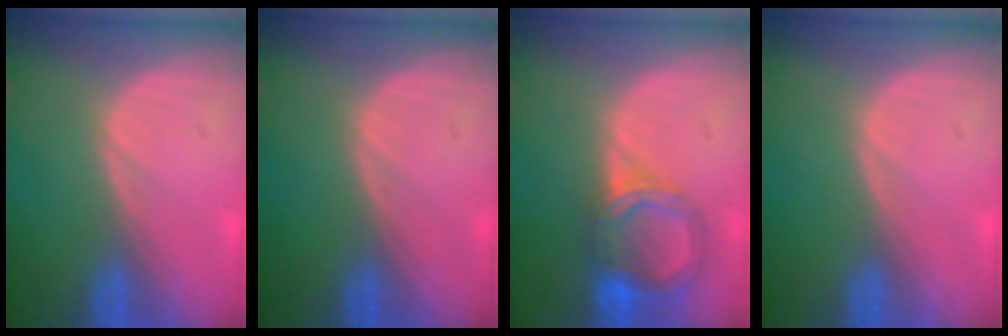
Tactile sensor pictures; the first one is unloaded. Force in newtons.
{"total": 0.0}
{"total": 6.5, "press": 5.8, "slide": 2.9}
{"total": 0.0}